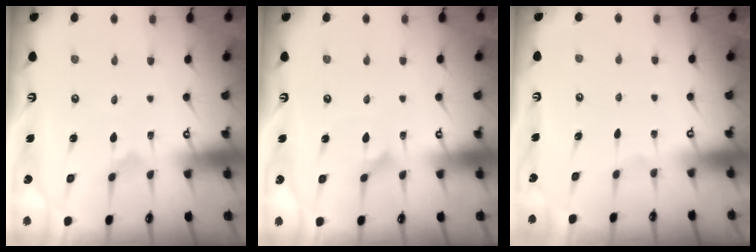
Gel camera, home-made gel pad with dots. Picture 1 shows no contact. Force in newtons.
{"total": 1.8, "press": 1.8, "slide": 0.1}
{"total": 0.0}